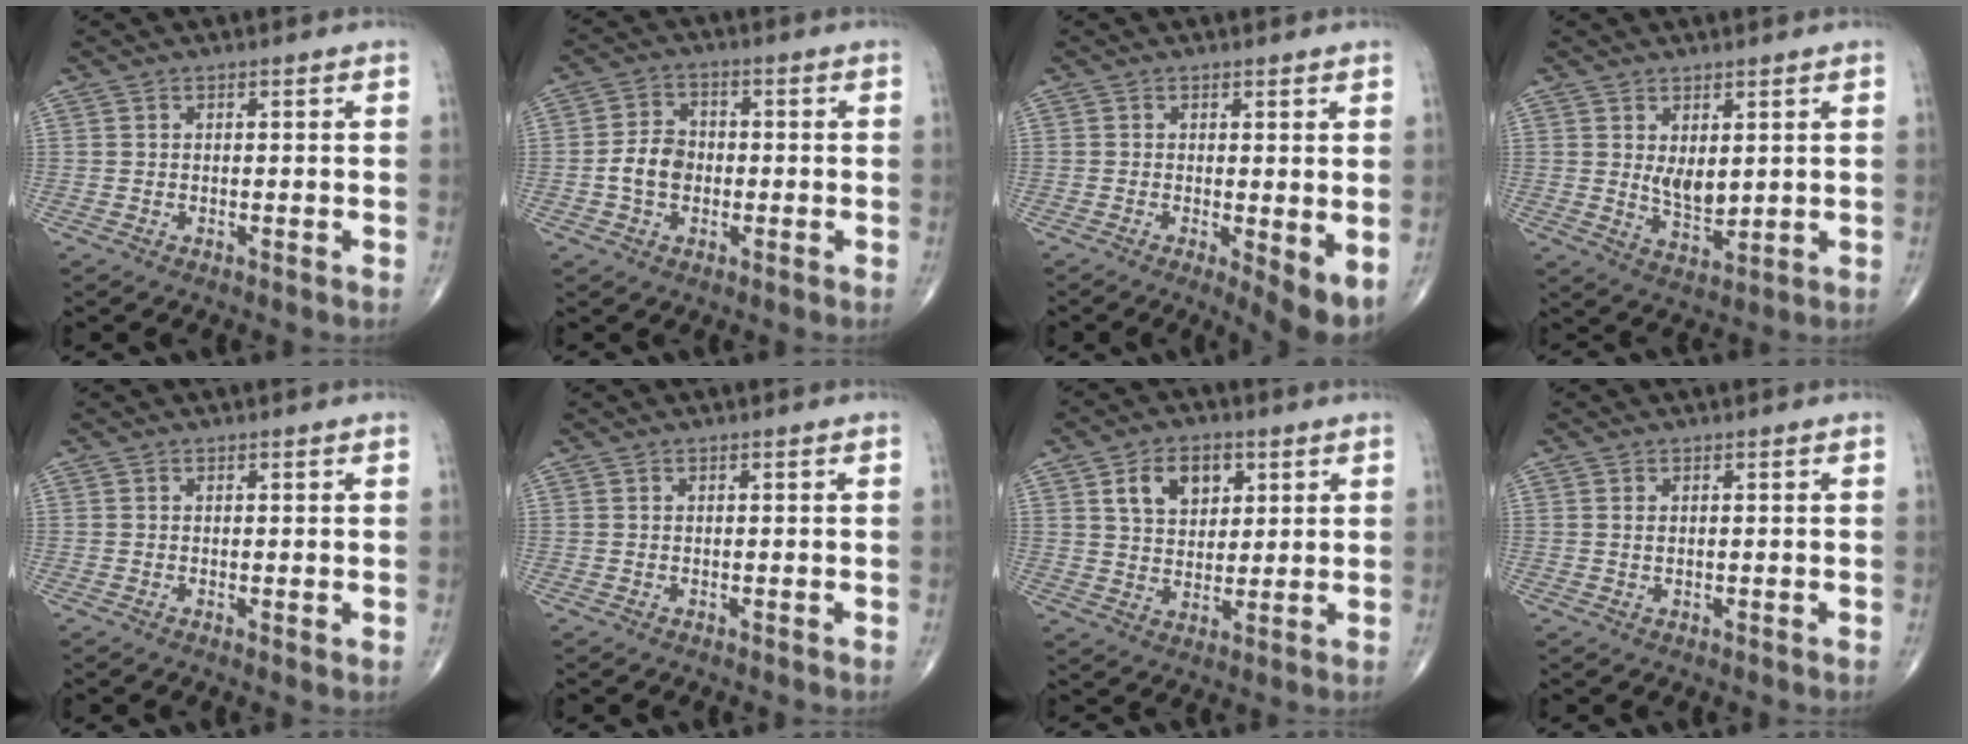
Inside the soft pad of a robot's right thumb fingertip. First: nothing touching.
{"total": 6.1, "force": [-1.1, 4.6, 3.8], "torque": [-0.058, 0.017, -0.027]}
{"total": 5.2, "force": [-0.7, 1.5, 4.9], "torque": [-0.075, -0.016, -0.011]}
{"total": 5.7, "force": [1.4, 3.0, 4.6], "torque": [-0.068, -0.023, 0.036]}
{"total": 0.8, "force": [0.1, 0.3, 0.7], "torque": [-0.014, -0.005, -0.002]}
{"total": 0.0}
{"total": 9.1, "force": [3.7, 6.2, 5.5], "torque": [-0.062, -0.015, 0.064]}
{"total": 0.6, "force": [0.2, 0.3, 0.5], "torque": [-0.011, 0.000, 0.004]}